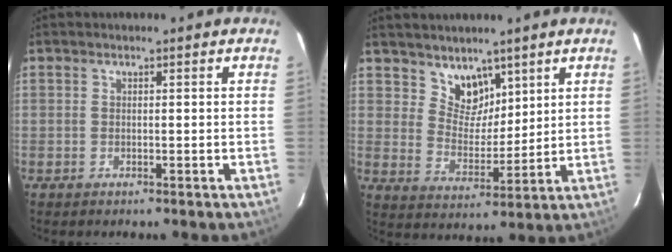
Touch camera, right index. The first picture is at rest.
{"total": 6.9, "force": [5.1, 4.3, 2.1], "torque": [-0.026, -0.001, 0.098]}